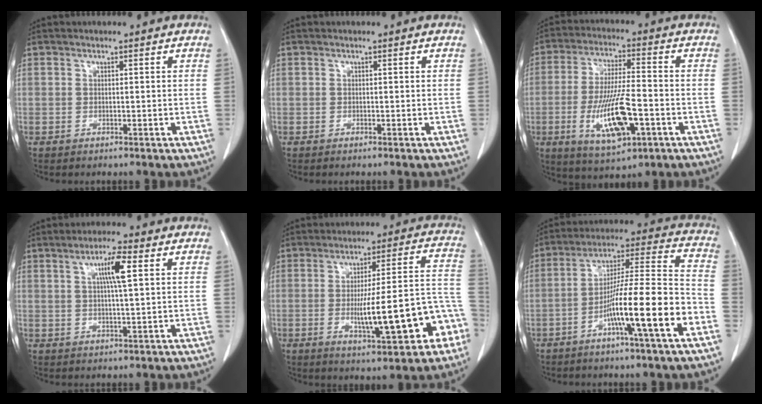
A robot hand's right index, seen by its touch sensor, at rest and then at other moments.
{"total": 0.0}
{"total": 12.6, "force": [-3.9, 2.9, 11.6], "torque": [-0.227, -0.011, -0.061]}
{"total": 5.3, "force": [1.6, 0.0, 5.1], "torque": [-0.089, 0.003, 0.027]}
{"total": 15.6, "force": [-4.9, 2.5, 14.6], "torque": [-0.199, 0.022, -0.062]}
{"total": 15.6, "force": [-6.5, -0.2, 14.1], "torque": [-0.239, 0.004, -0.112]}